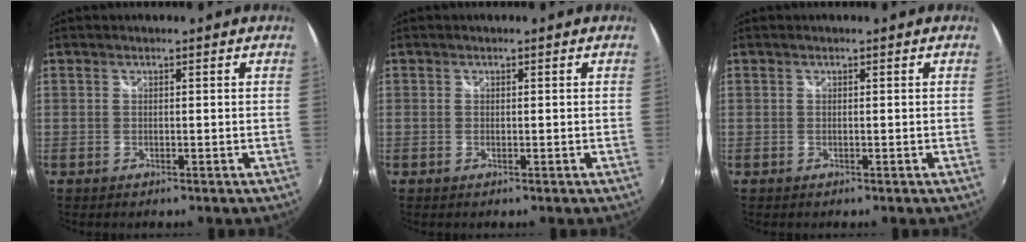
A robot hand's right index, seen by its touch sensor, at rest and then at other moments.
{"total": 0.0}
{"total": 0.0}